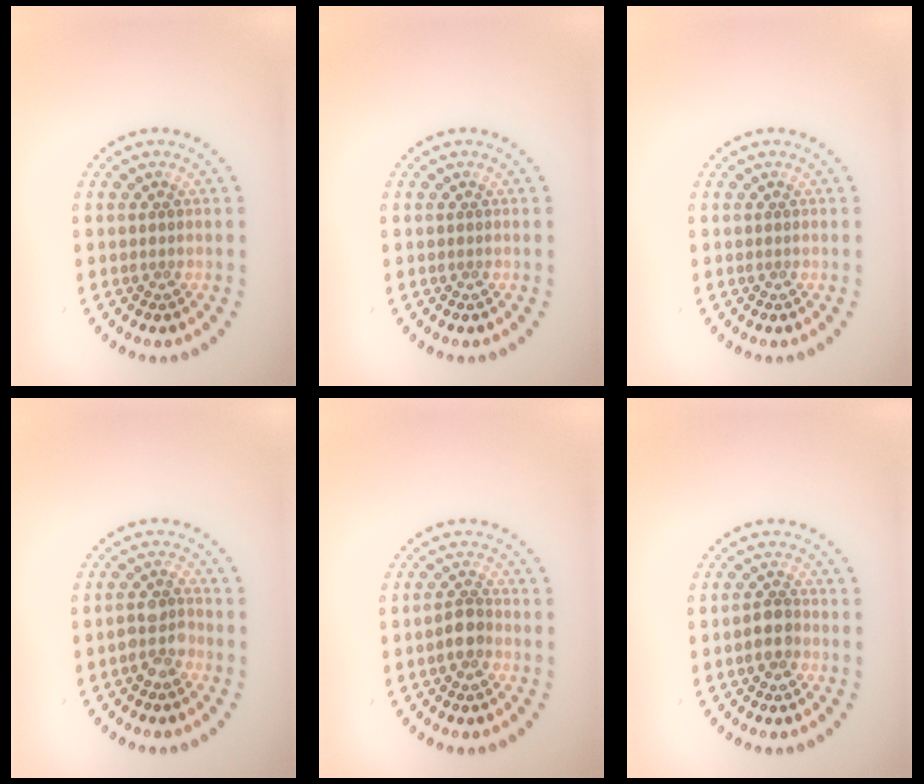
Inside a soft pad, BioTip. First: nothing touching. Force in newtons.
{"total": 0.0}
{"total": 0.0}
{"total": 2.3, "press": 2.0, "slide": 1.1}
{"total": 1.9, "press": 1.7, "slide": 0.8}
{"total": 1.8, "press": 1.6, "slide": 0.7}